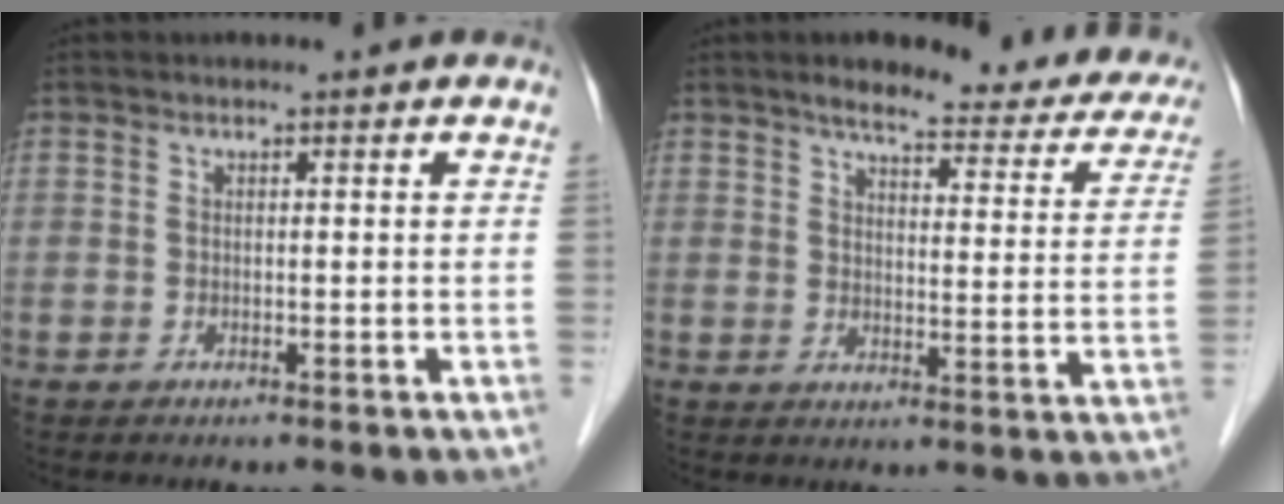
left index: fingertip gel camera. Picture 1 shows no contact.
{"total": 18.3, "force": [15.0, 4.6, 9.4], "torque": [-0.095, 0.004, 0.166]}